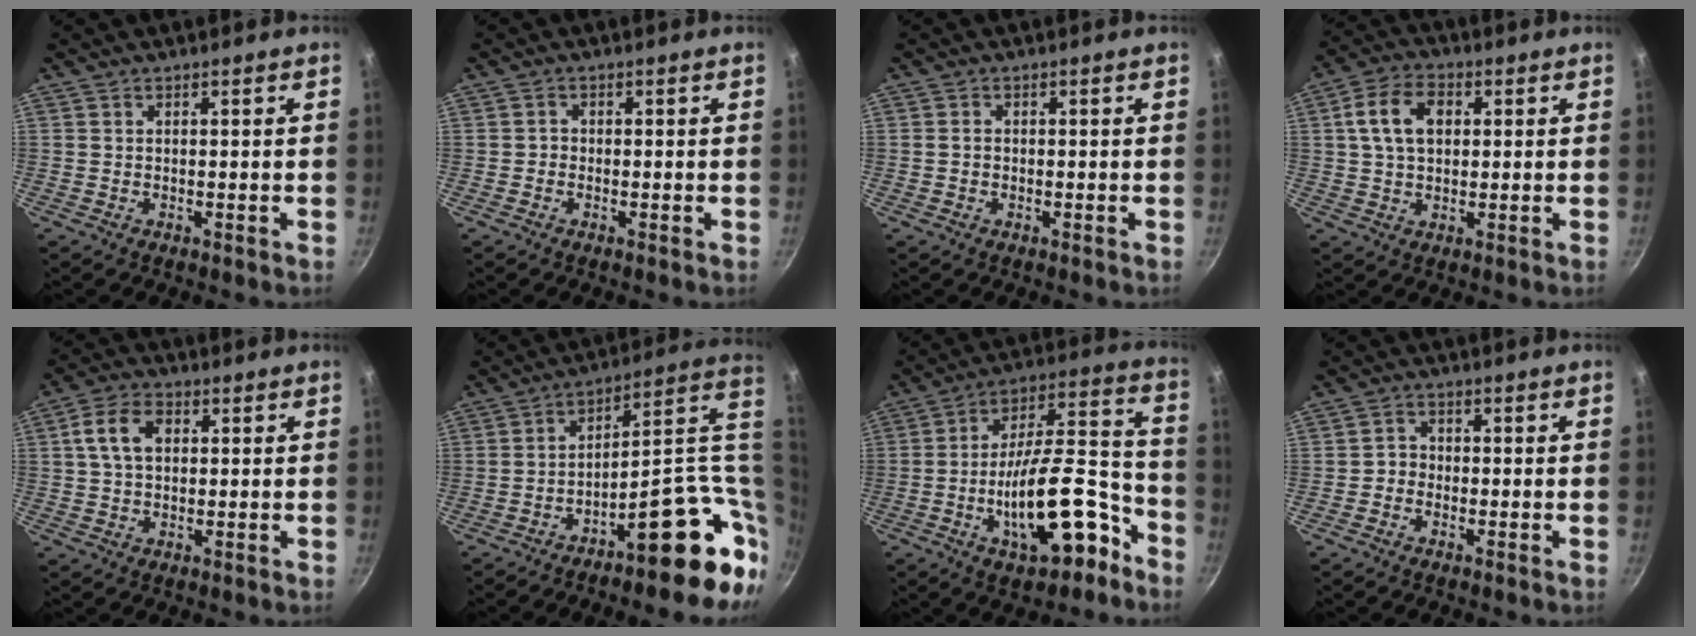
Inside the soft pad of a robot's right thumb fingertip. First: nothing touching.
{"total": 1.0, "force": [-0.6, 0.8, 0.2], "torque": [0.001, 0.002, -0.015]}
{"total": 1.3, "force": [-0.3, 1.1, 0.6], "torque": [-0.009, 0.005, -0.006]}
{"total": 9.5, "force": [2.0, 6.5, 6.7], "torque": [-0.106, 0.015, 0.026]}
{"total": 7.5, "force": [1.5, 5.2, 5.3], "torque": [-0.086, 0.014, 0.019]}
{"total": 20.0, "force": [-2.4, 8.2, 18.1], "torque": [-0.201, 0.024, -0.031]}
{"total": 20.6, "force": [-9.0, 8.6, 16.5], "torque": [-0.218, 0.077, -0.135]}
{"total": 2.3, "force": [-1.0, 1.9, 0.7], "torque": [0.003, 0.014, -0.025]}